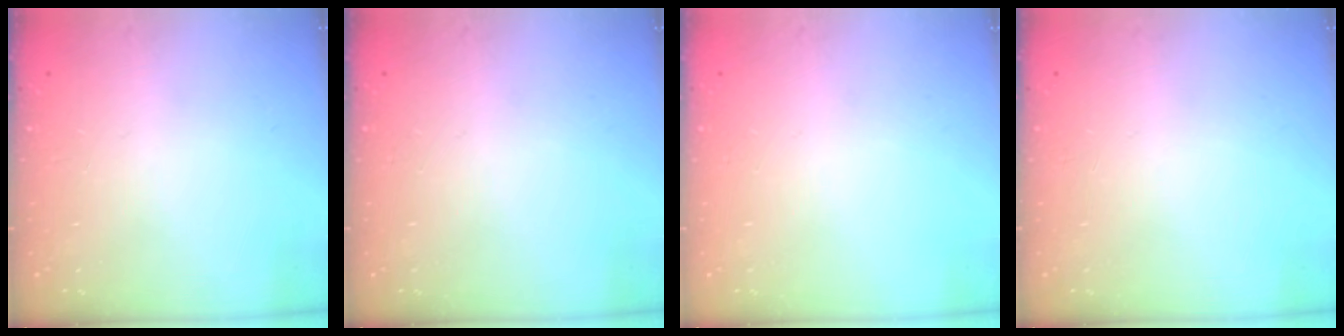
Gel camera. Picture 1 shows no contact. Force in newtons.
{"total": 0.0}
{"total": 0.0}
{"total": 0.0}